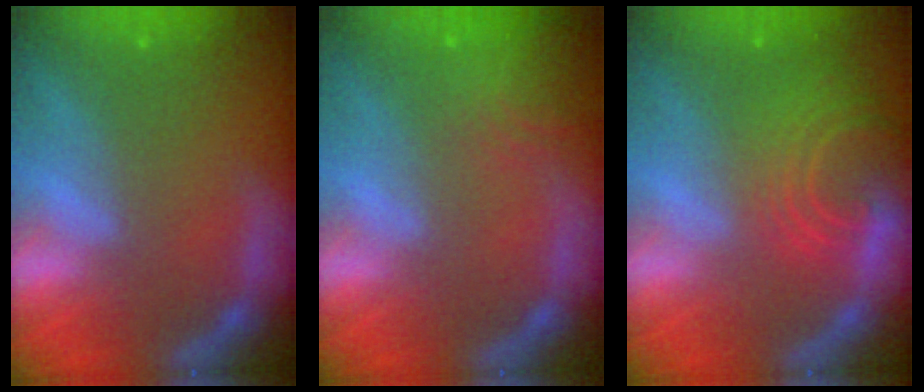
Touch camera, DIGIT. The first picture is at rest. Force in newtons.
{"total": 5.6}
{"total": 7.6}